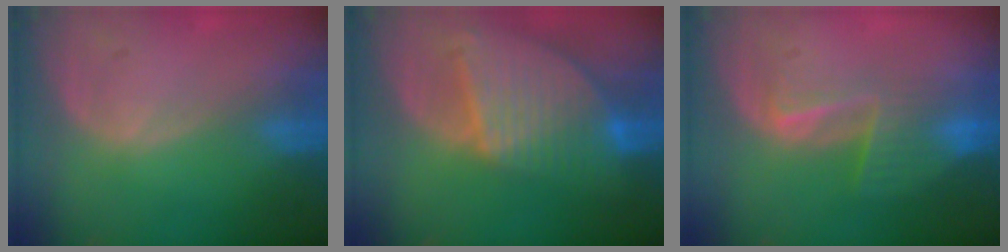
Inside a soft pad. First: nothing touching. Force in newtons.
{"total": 9.6, "press": 8.3, "slide": 4.8}
{"total": 6.6, "press": 5.6, "slide": 3.5}